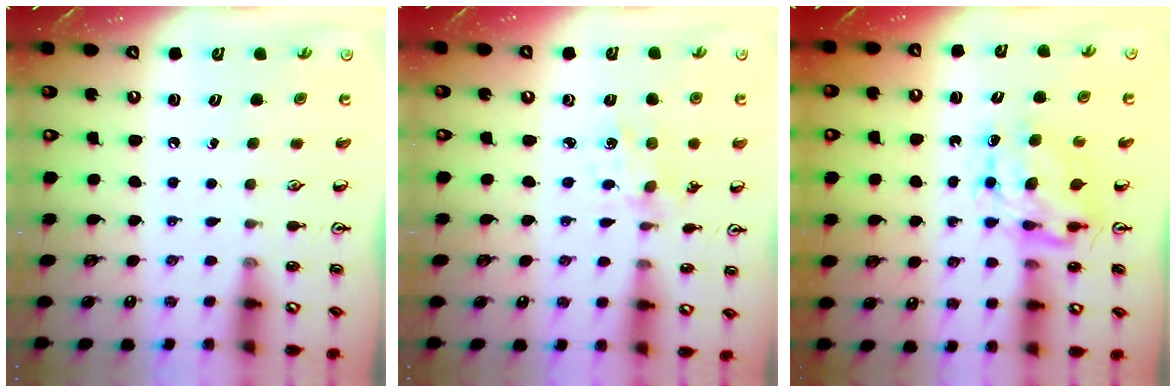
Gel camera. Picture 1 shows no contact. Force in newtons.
{"total": 1.7, "press": 1.6, "slide": 0.3}
{"total": 8.0, "press": 8.0, "slide": 0.6}